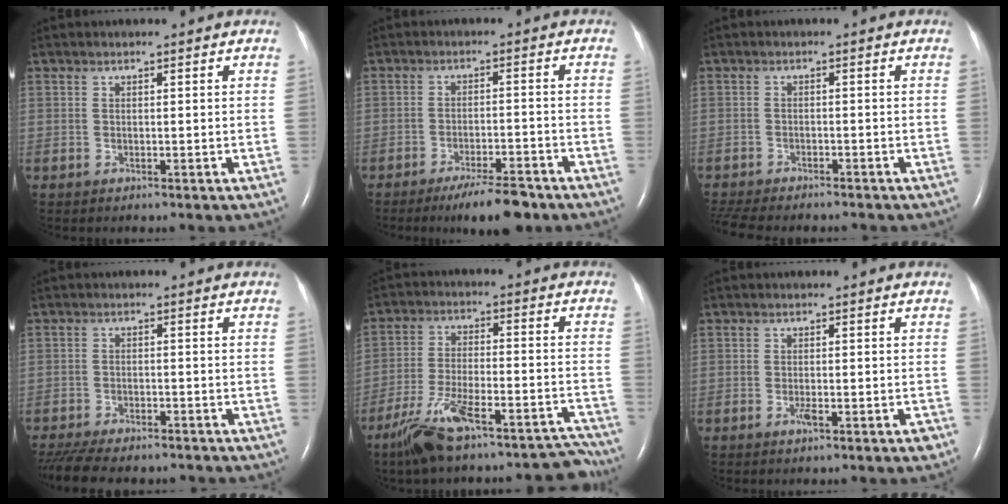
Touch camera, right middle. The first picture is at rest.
{"total": 7.3, "force": [-5.6, 1.3, 4.4], "torque": [-0.071, -0.011, -0.088]}
{"total": 11.5, "force": [-10.1, 2.8, 4.9], "torque": [-0.093, -0.013, -0.140]}
{"total": 14.0, "force": [-12.1, 3.9, 6.0], "torque": [-0.136, -0.016, -0.169]}
{"total": 15.0, "force": [-12.6, 2.8, 7.6], "torque": [-0.114, 0.028, -0.210]}
{"total": 2.1, "force": [-1.2, 0.4, 1.7], "torque": [-0.027, 0.000, -0.017]}